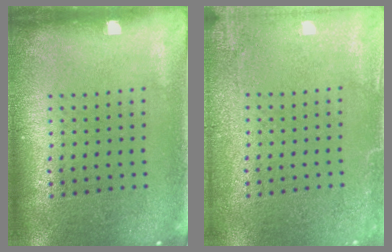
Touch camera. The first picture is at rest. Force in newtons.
{"total": 2.6, "press": 2.6, "slide": 0.3}